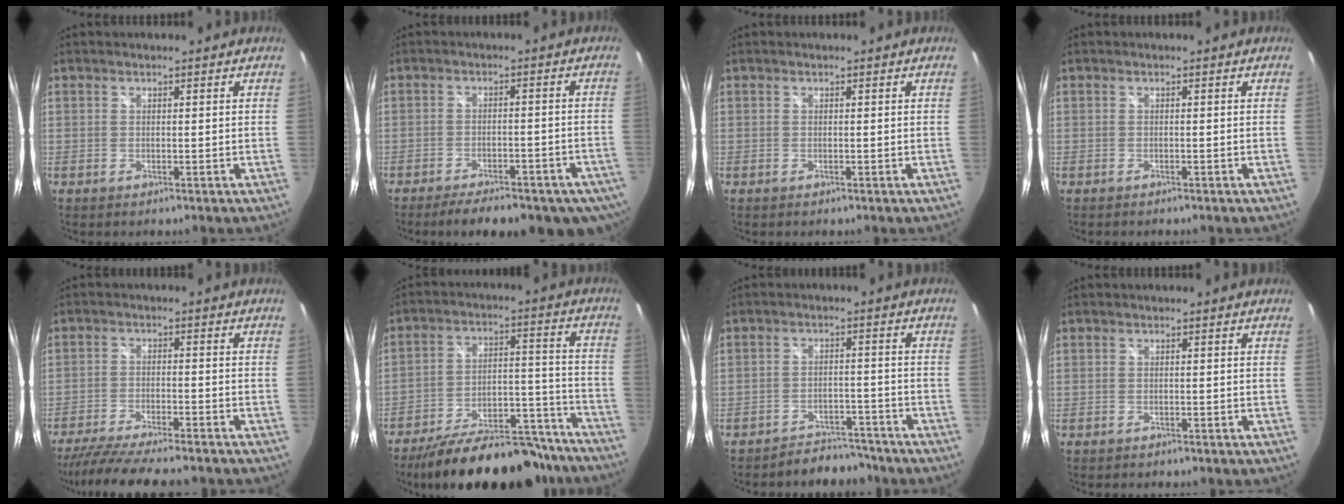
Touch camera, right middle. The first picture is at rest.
{"total": 15.1, "force": [-11.1, 5.1, 8.8], "torque": [-0.148, -0.027, -0.140]}
{"total": 0.0}
{"total": 0.7, "force": [-0.7, 0.1, 0.2], "torque": [-0.005, -0.001, -0.009]}
{"total": 15.4, "force": [-13.3, 1.7, 7.4], "torque": [-0.149, -0.029, -0.211]}
{"total": 24.9, "force": [-20.8, 8.4, 10.9], "torque": [-0.180, 0.017, -0.268]}
{"total": 7.0, "force": [-6.5, 2.6, 0.6], "torque": [-0.019, 0.013, -0.083]}
{"total": 1.1, "force": [-1.0, 0.4, 0.4], "torque": [-0.011, -0.001, -0.012]}